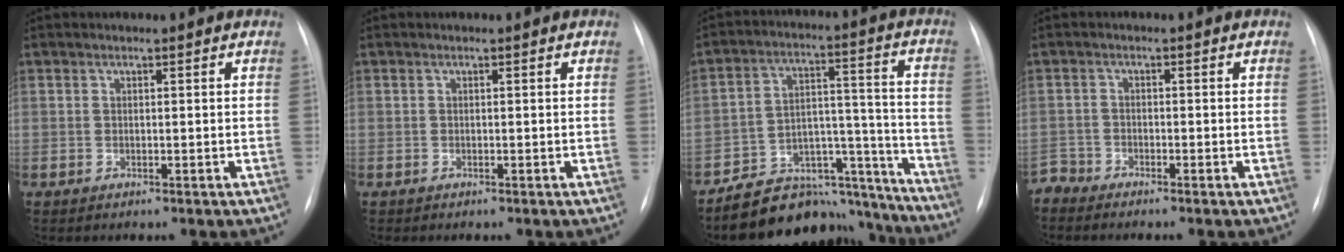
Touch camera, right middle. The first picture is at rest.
{"total": 0.0}
{"total": 17.3, "force": [-16.1, 5.6, 2.8], "torque": [-0.017, 0.068, -0.237]}
{"total": 2.3, "force": [-2.3, 0.0, -0.6], "torque": [0.017, -0.010, -0.043]}